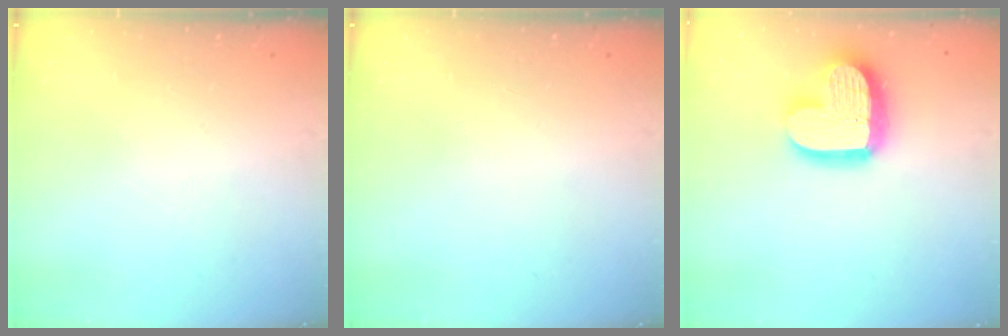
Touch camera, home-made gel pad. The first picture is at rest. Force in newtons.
{"total": 0.0}
{"total": 17.7, "press": 17.6, "slide": 1.3}